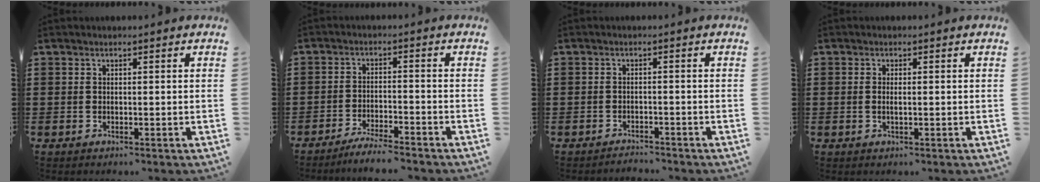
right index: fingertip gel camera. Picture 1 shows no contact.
{"total": 3.6, "force": [-3.4, -0.2, 0.9], "torque": [-0.025, -0.002, -0.071]}
{"total": 1.7, "force": [-1.7, 0.0, -0.2], "torque": [0.000, 0.002, -0.038]}
{"total": 1.1, "force": [-0.1, 0.3, 1.1], "torque": [-0.020, 0.001, -0.002]}